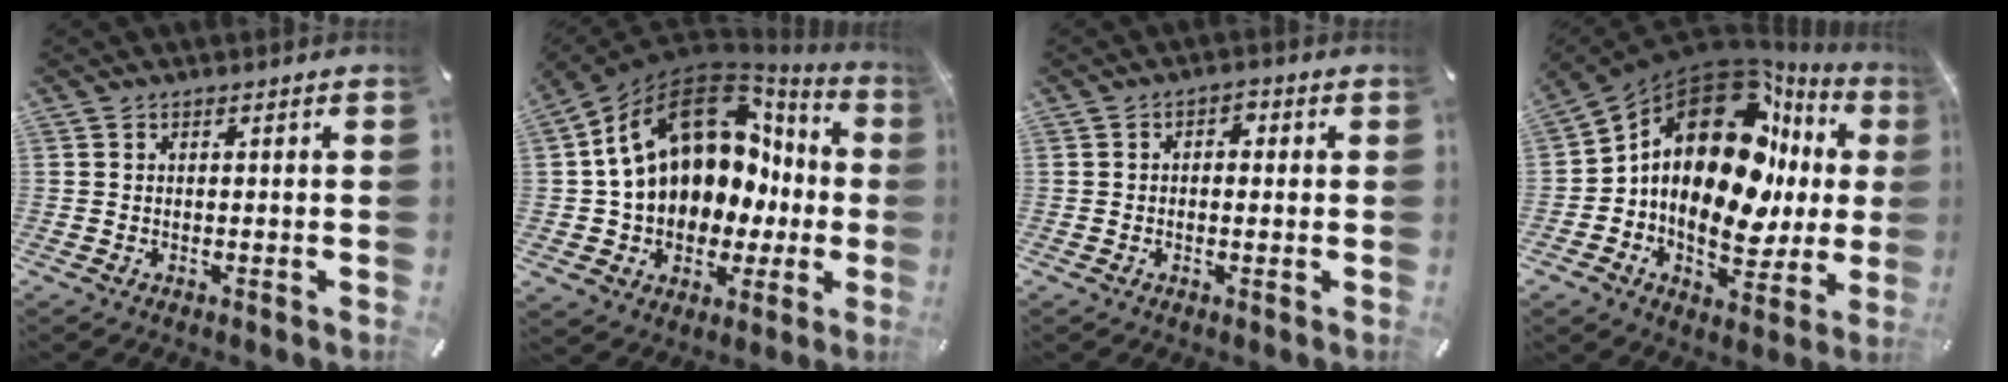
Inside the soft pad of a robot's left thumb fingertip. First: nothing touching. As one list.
[{"total": 18.5, "force": [5.9, 13.1, 11.7], "torque": [-0.207, -0.040, 0.101]}, {"total": 2.2, "force": [-0.5, 1.6, 1.5], "torque": [-0.020, 0.006, -0.012]}, {"total": 21.5, "force": [4.7, 13.4, 16.2], "torque": [-0.270, -0.047, 0.068]}]